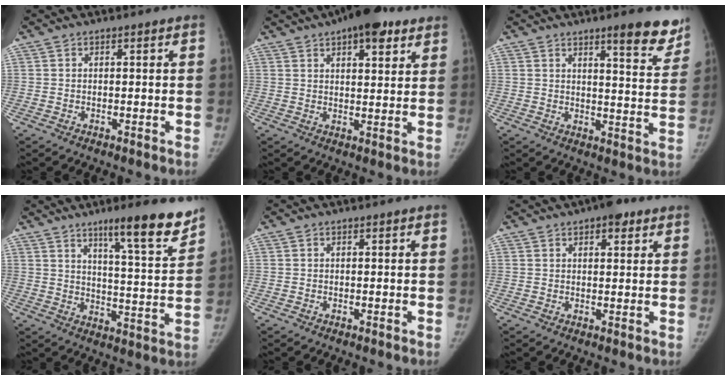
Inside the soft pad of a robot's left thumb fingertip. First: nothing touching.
{"total": 11.9, "force": [7.4, 4.8, 7.9], "torque": [-0.081, -0.020, 0.102]}
{"total": 10.2, "force": [7.4, 2.1, 6.7], "torque": [-0.051, -0.049, 0.094]}
{"total": 14.2, "force": [10.1, 1.8, 9.8], "torque": [-0.116, -0.066, 0.153]}
{"total": 0.0}
{"total": 5.0, "force": [3.1, 2.3, 3.3], "torque": [-0.025, -0.008, 0.037]}